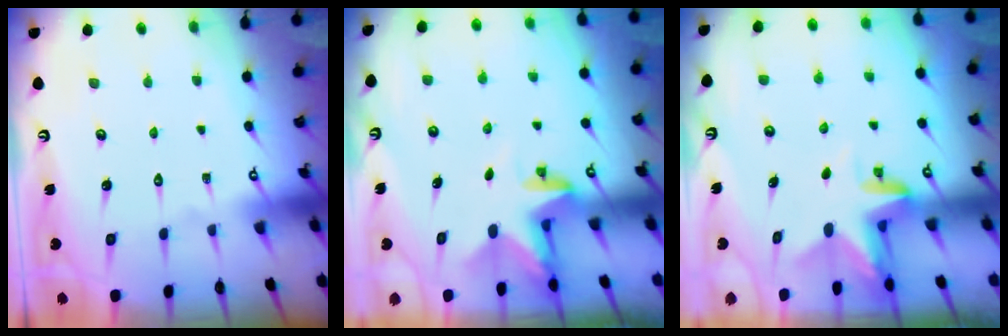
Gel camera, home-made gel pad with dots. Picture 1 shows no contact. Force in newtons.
{"total": 2.8, "press": 2.8, "slide": 0.2}
{"total": 3.2, "press": 3.2, "slide": 0.3}